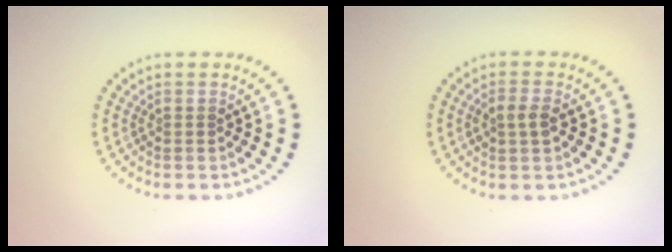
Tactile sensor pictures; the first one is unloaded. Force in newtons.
{"total": 1.8, "press": 1.7, "slide": 0.2}